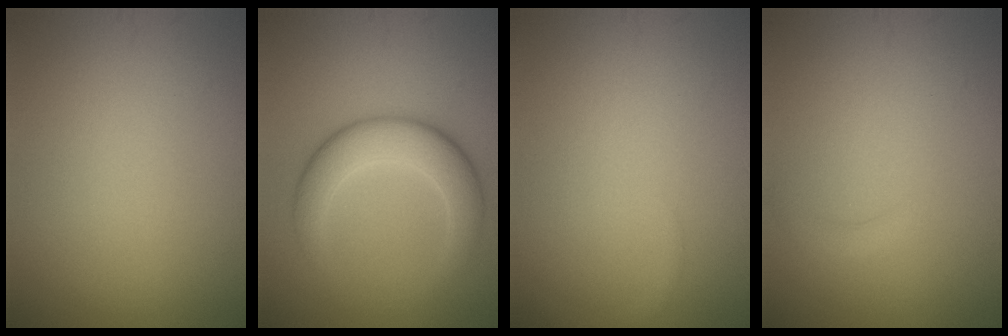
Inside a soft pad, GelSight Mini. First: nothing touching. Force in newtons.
{"total": 5.6, "press": 5.6, "slide": 0.1}
{"total": 0.8, "press": 0.8, "slide": 0.1}
{"total": 0.9, "press": 0.9, "slide": 0.2}